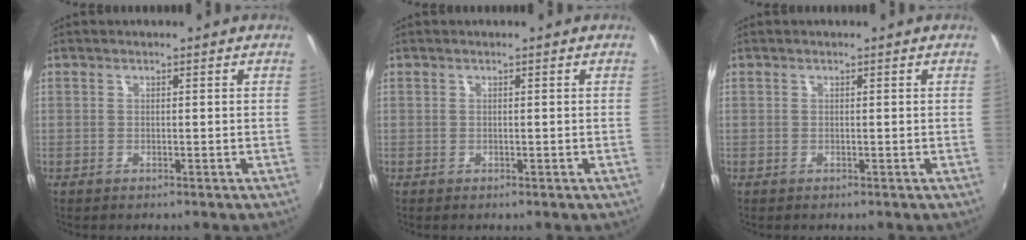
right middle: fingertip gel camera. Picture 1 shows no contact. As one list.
[{"total": 0.0}, {"total": 0.0}]